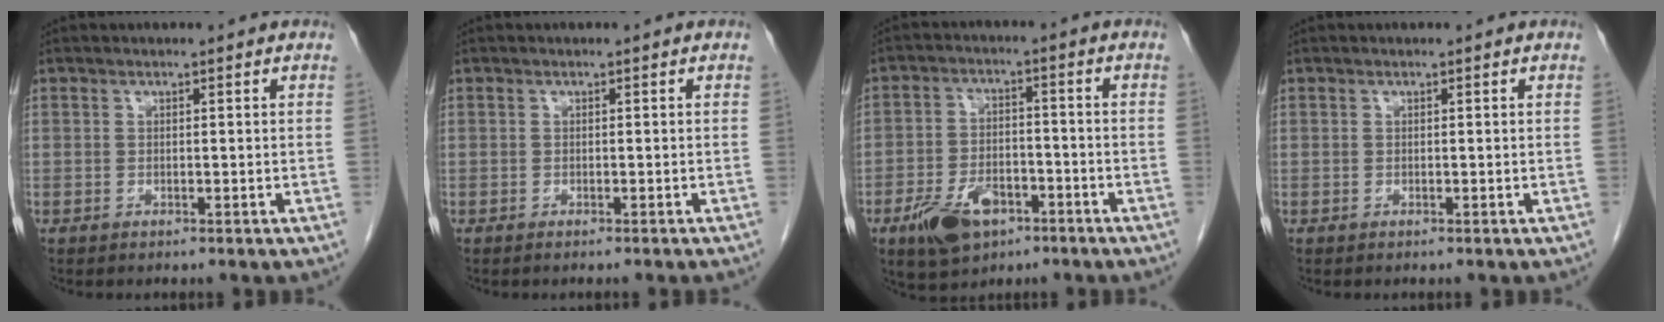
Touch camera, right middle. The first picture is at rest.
{"total": 1.5, "force": [-1.3, -0.2, 0.7], "torque": [-0.009, 0.003, -0.016]}
{"total": 8.7, "force": [-4.8, 4.7, 5.5], "torque": [-0.106, -0.001, -0.077]}
{"total": 0.0}